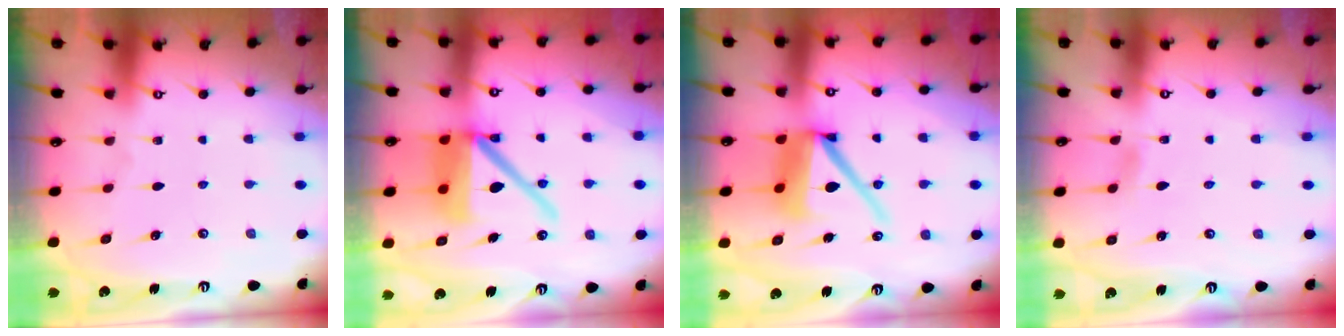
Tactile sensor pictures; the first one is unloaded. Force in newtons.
{"total": 16.3, "press": 16.2, "slide": 2.1}
{"total": 12.9, "press": 12.8, "slide": 1.5}
{"total": 2.4, "press": 2.4, "slide": 0.4}